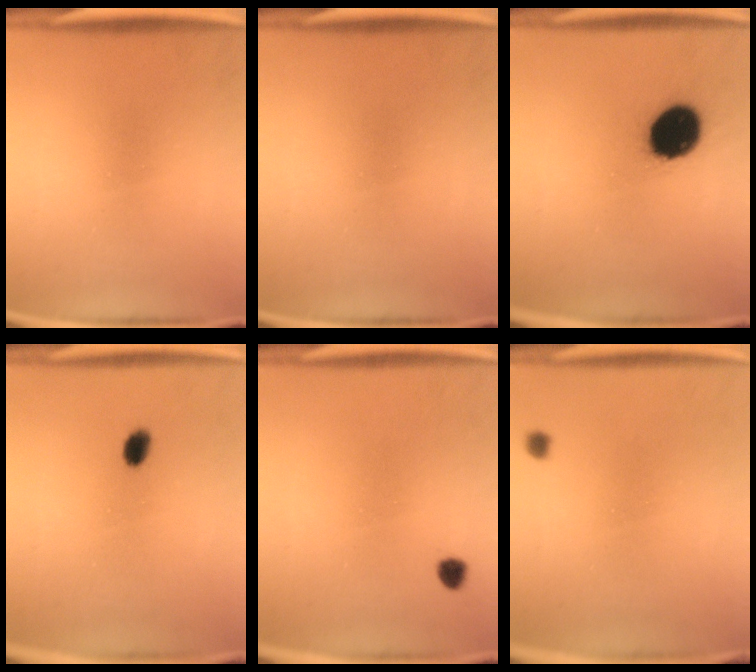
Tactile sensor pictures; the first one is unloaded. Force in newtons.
{"total": 0.0}
{"total": 14.3}
{"total": 2.4}
{"total": 1.7}
{"total": 1.0}